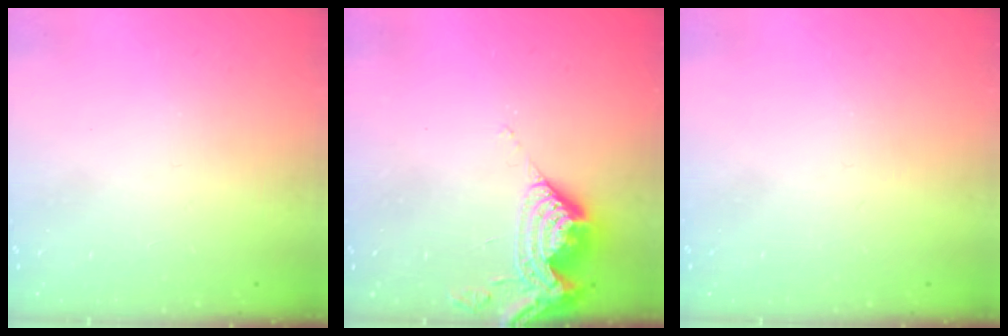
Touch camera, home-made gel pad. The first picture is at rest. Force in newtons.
{"total": 9.6, "press": 9.5, "slide": 1.4}
{"total": 0.0}